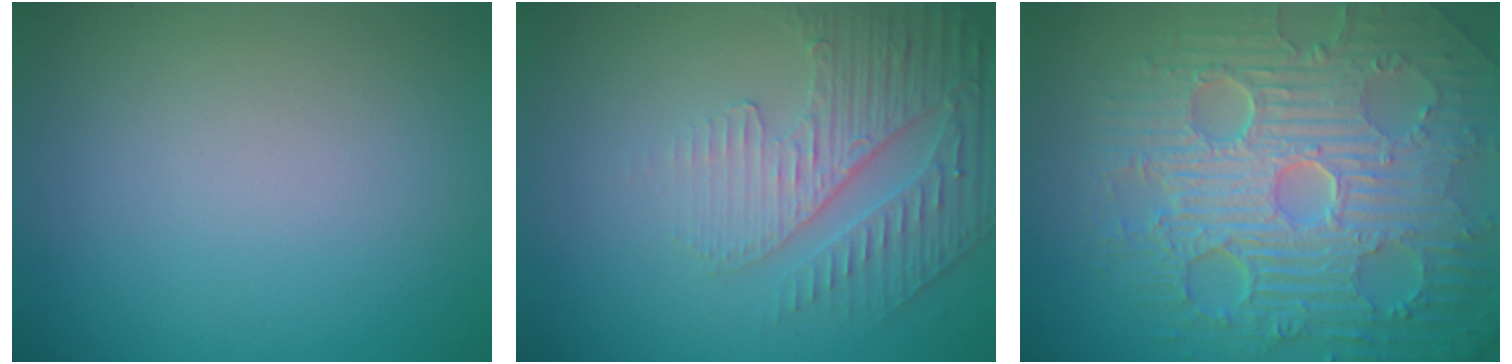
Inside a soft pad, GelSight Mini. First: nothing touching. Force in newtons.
{"total": 5.0, "press": 3.4, "slide": 3.7}
{"total": 11.2, "press": 7.4, "slide": 8.5}